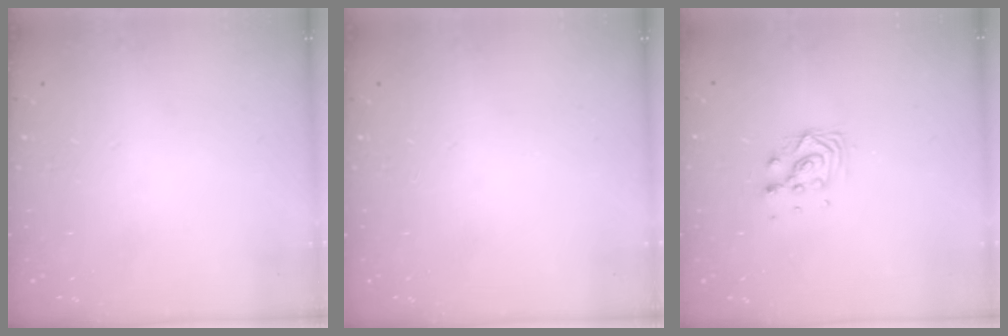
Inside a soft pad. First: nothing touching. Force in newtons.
{"total": 0.0}
{"total": 6.6, "press": 6.6, "slide": 0.4}